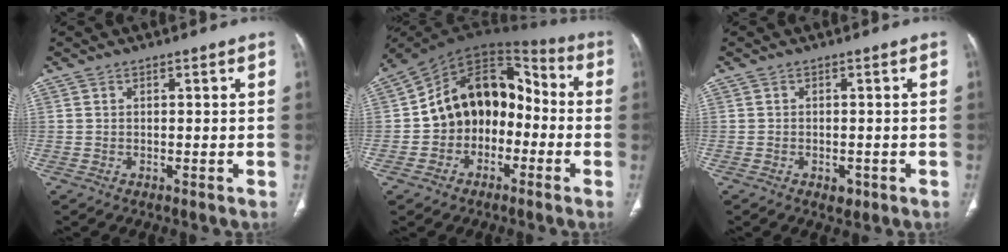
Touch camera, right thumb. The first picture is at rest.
{"total": 17.0, "force": [-2.4, 12.7, 11.1], "torque": [-0.127, 0.070, -0.050]}
{"total": 2.1, "force": [-0.9, 1.4, 1.1], "torque": [-0.004, 0.003, -0.007]}